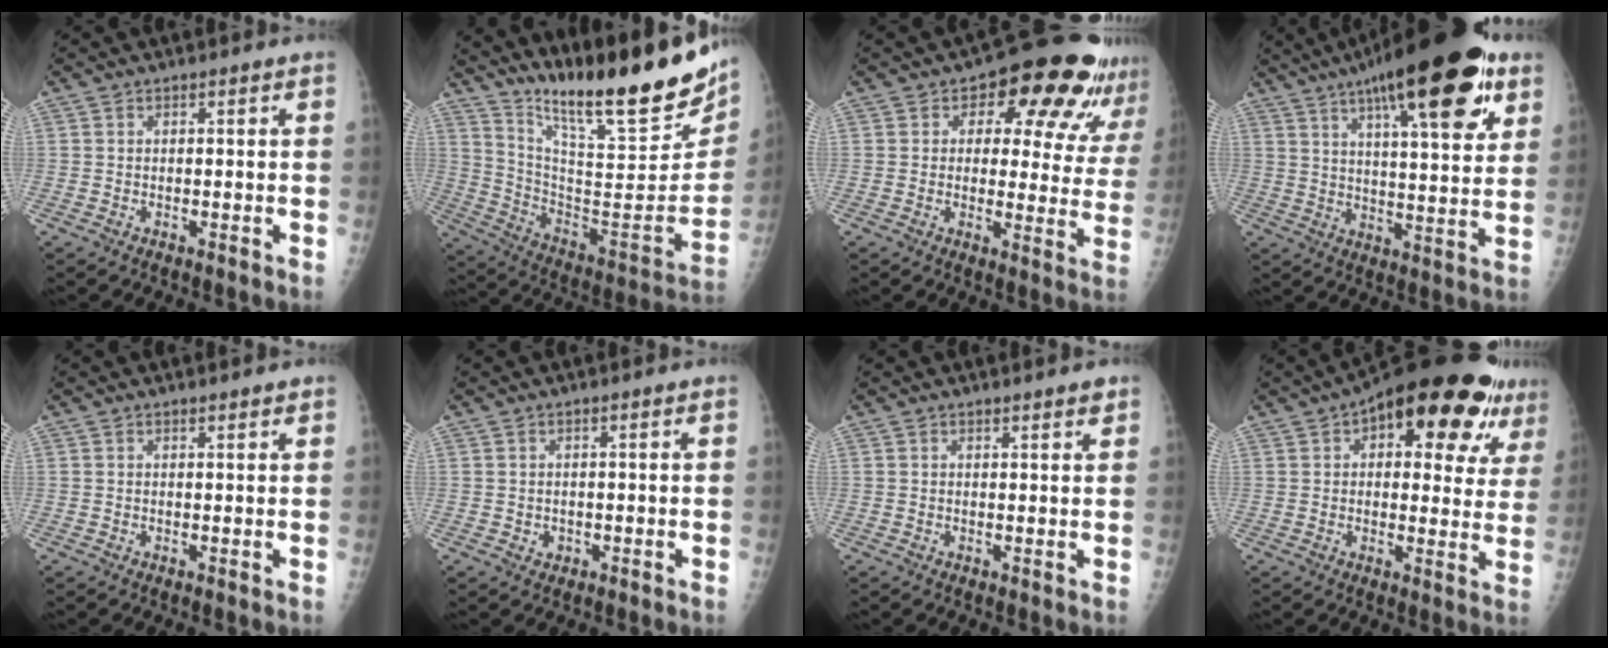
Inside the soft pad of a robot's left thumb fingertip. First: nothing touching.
{"total": 27.6, "force": [20.0, 4.8, 18.3], "torque": [-0.265, -0.102, 0.320]}
{"total": 17.0, "force": [10.1, 8.8, 10.4], "torque": [-0.079, -0.030, 0.111]}
{"total": 24.7, "force": [13.2, 7.1, 19.6], "torque": [-0.279, -0.020, 0.196]}
{"total": 1.1, "force": [0.9, 0.2, 0.5], "torque": [-0.004, -0.003, 0.012]}
{"total": 1.1, "force": [-0.1, 1.0, 0.5], "torque": [-0.004, 0.001, 0.003]}
{"total": 1.8, "force": [1.5, 0.4, 1.0], "torque": [-0.010, -0.006, 0.019]}
{"total": 22.1, "force": [10.9, 9.4, 16.7], "torque": [-0.194, 0.003, 0.143]}